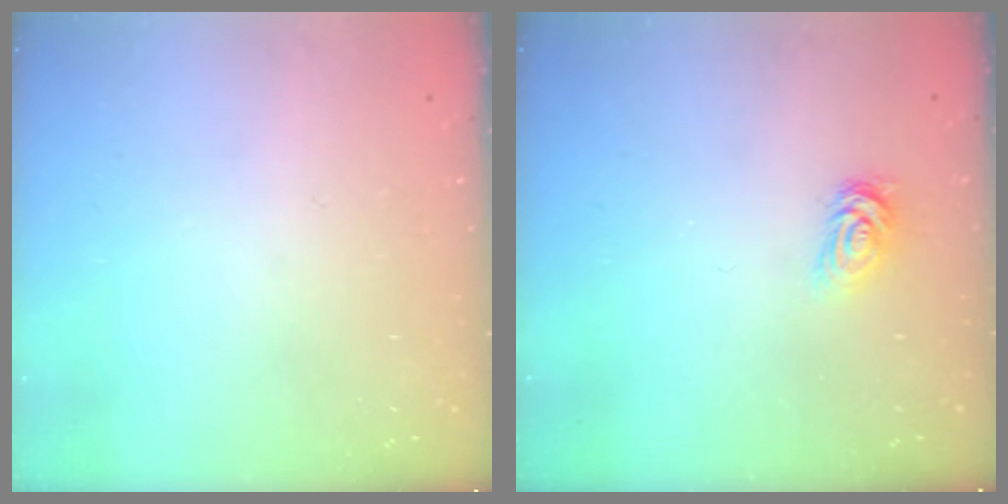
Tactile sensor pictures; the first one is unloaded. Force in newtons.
{"total": 2.7, "press": 2.7, "slide": 0.4}